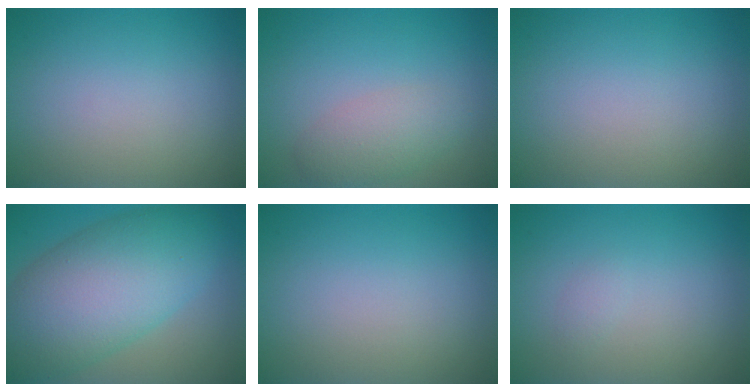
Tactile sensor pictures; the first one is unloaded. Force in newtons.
{"total": 2.8, "press": 2.8, "slide": 0.1}
{"total": 0.0}
{"total": 11.1, "press": 11.0, "slide": 0.3}
{"total": 0.0}
{"total": 0.6, "press": 0.6, "slide": 0.1}